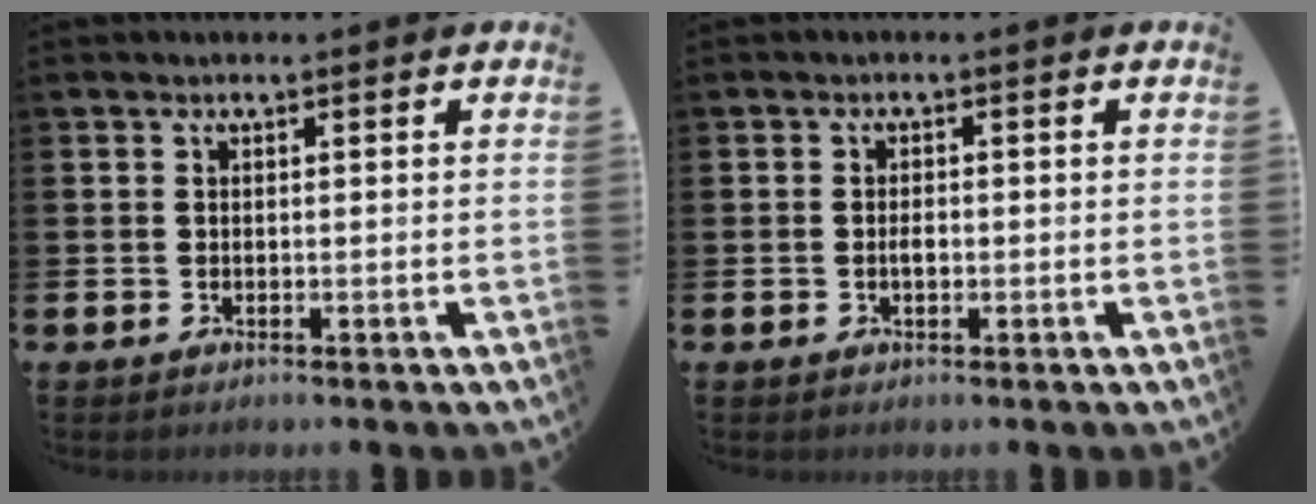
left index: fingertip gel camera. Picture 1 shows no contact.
{"total": 1.3, "force": [-0.2, 0.7, 1.0], "torque": [-0.005, -0.003, -0.008]}